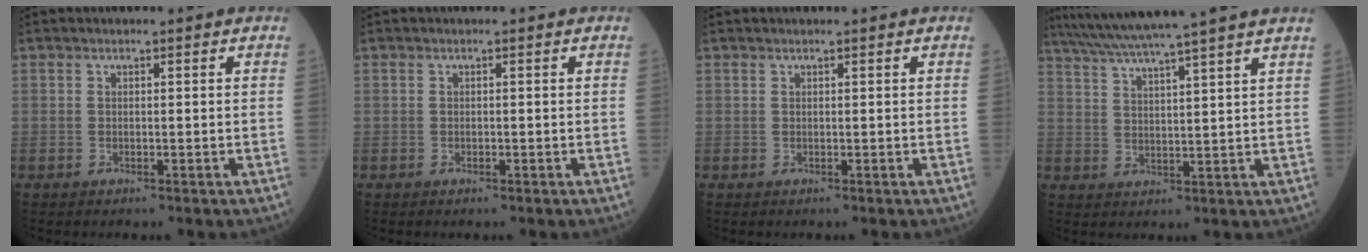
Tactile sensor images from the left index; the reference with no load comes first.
{"total": 0.0}
{"total": 0.6, "force": [0.5, -0.2, 0.2], "torque": [-0.005, 0.008, 0.016]}
{"total": 14.7, "force": [12.5, -2.1, 7.3], "torque": [-0.129, 0.002, 0.178]}